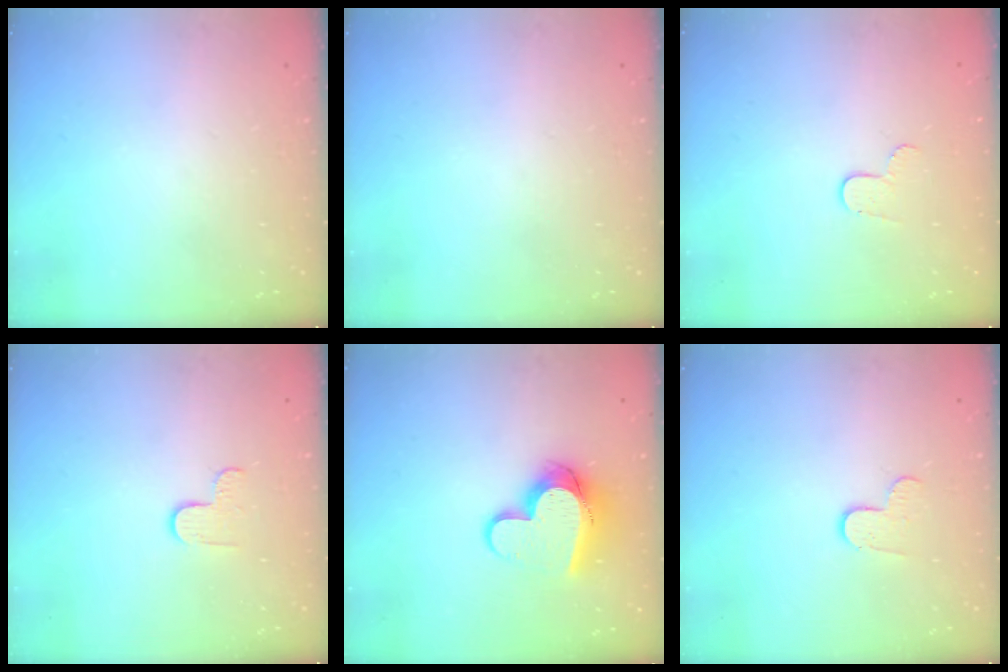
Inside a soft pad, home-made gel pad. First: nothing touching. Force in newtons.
{"total": 0.0}
{"total": 5.1, "press": 5.1, "slide": 0.5}
{"total": 2.9, "press": 2.9, "slide": 0.3}
{"total": 12.7, "press": 12.7, "slide": 1.4}
{"total": 5.5, "press": 5.5, "slide": 0.5}